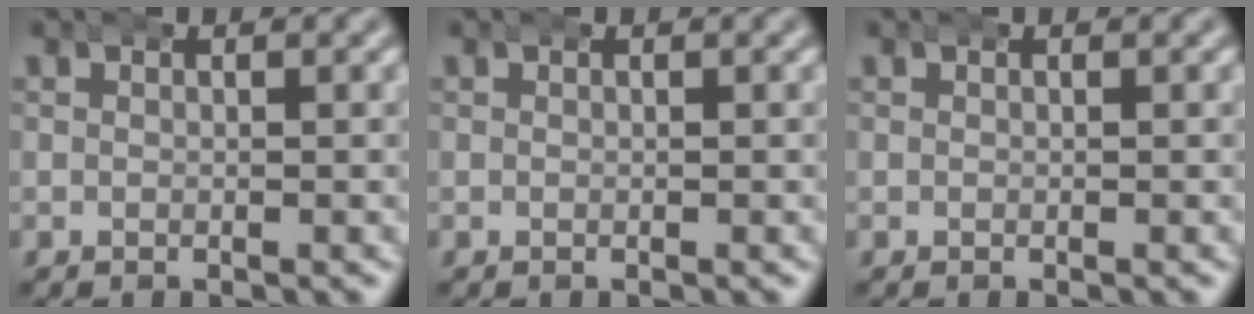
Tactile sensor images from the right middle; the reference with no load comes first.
{"total": 0.0}
{"total": 0.0}